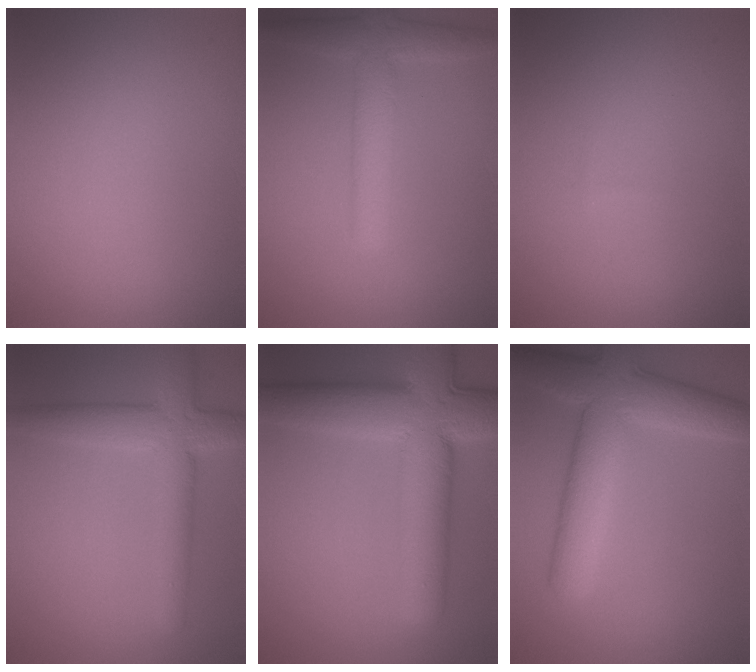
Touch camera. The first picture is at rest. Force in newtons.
{"total": 4.4, "press": 4.4, "slide": 0.3}
{"total": 0.0}
{"total": 5.4, "press": 5.4, "slide": 0.3}
{"total": 10.0, "press": 10.0, "slide": 0.3}
{"total": 7.7, "press": 7.7, "slide": 0.4}